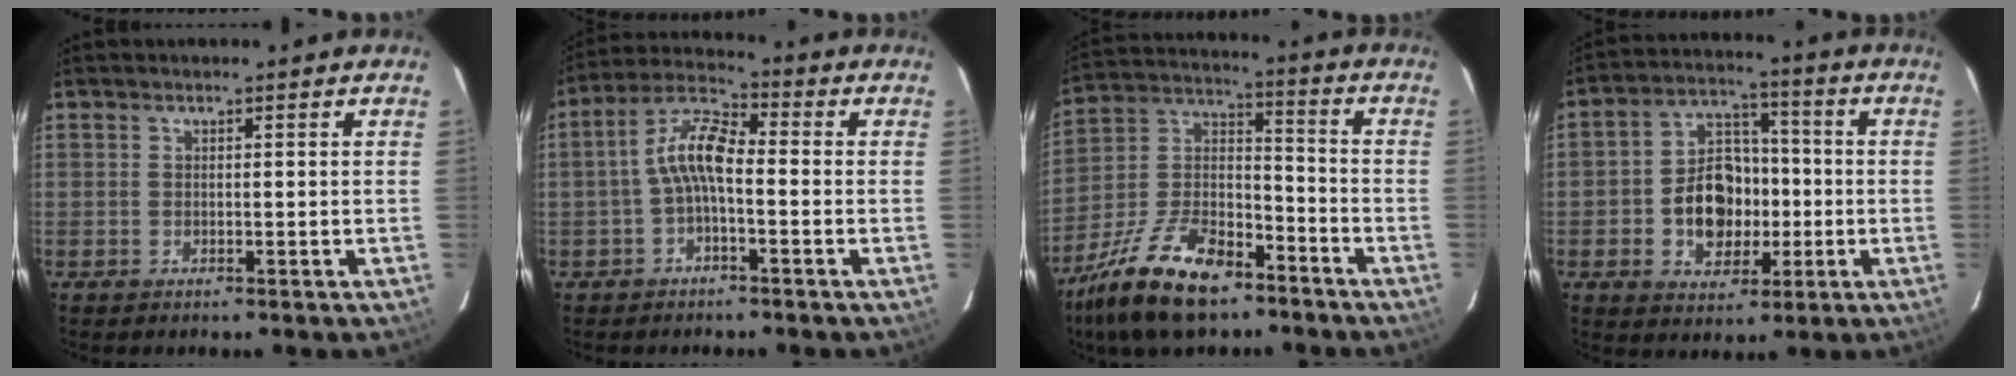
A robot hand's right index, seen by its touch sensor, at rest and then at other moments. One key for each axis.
{"total": 7.2, "fx": -1.5, "fy": 2.7, "fz": 6.6, "tx": -0.143, "ty": 0.023, "tz": -0.035}
{"total": 18.9, "fx": -12.4, "fy": 8.4, "fz": 11.5, "tx": -0.244, "ty": 0.004, "tz": -0.222}
{"total": 11.7, "fx": -2.3, "fy": 9.1, "fz": 7.0, "tx": -0.147, "ty": 0.026, "tz": -0.027}